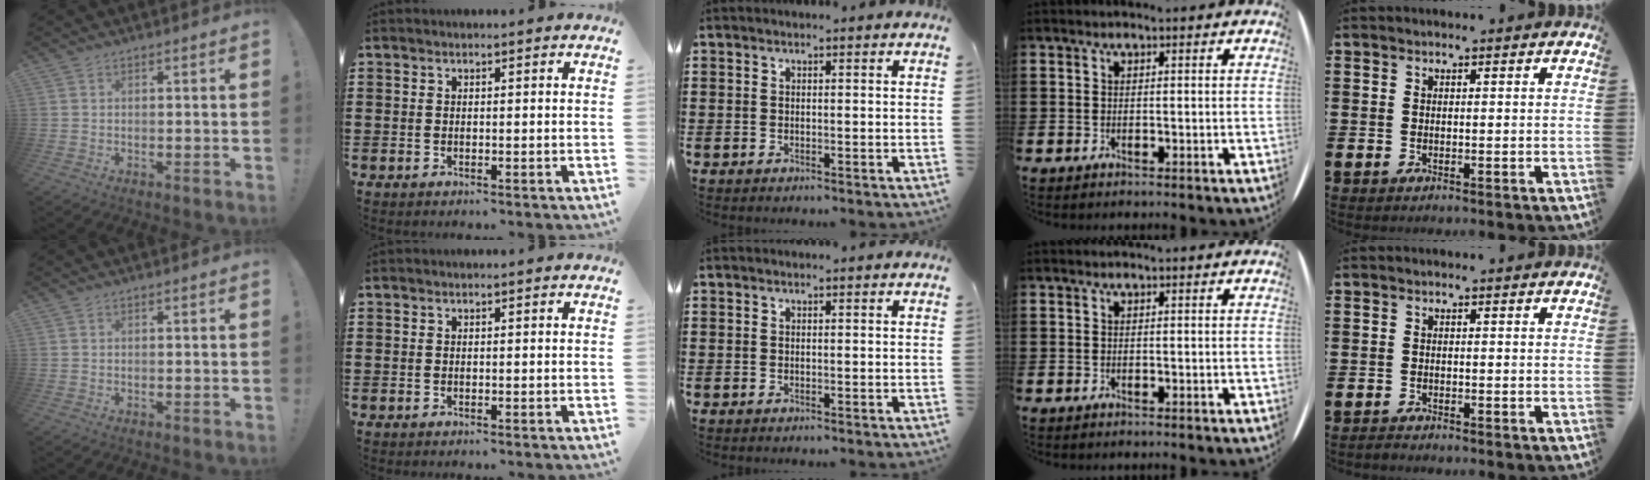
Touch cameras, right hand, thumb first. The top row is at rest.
{"little": {"total": 0.6, "force": [-0.6, 0.1, 0.0], "torque": [-0.002, -0.003, -0.012]}}